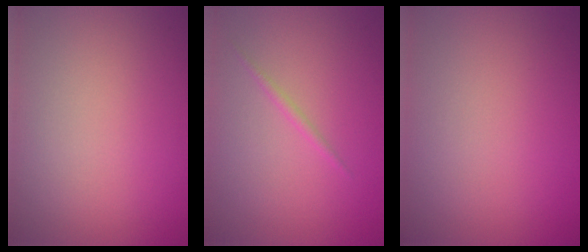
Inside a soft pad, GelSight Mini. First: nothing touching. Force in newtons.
{"total": 0.7, "press": 0.7, "slide": 0.1}
{"total": 0.0}